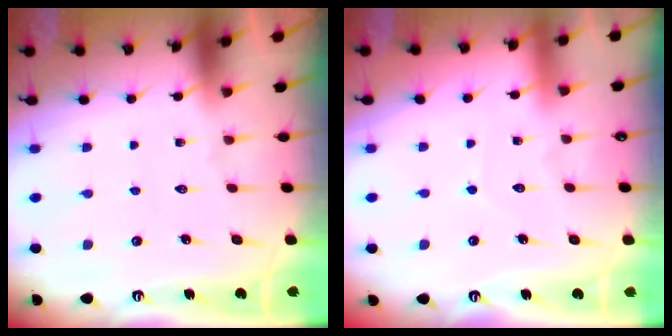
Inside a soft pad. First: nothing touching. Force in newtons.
{"total": 2.8, "press": 2.7, "slide": 0.4}